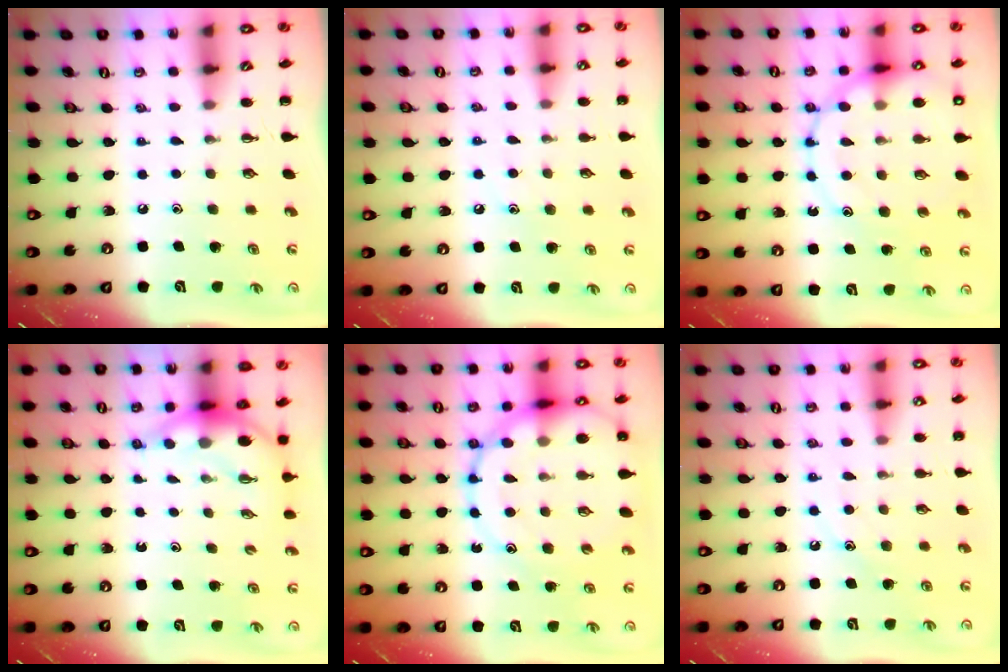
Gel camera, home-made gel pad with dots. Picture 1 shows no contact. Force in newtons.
{"total": 7.3, "press": 7.1, "slide": 1.6}
{"total": 16.5, "press": 16.4, "slide": 2.4}
{"total": 5.7, "press": 5.7, "slide": 0.7}
{"total": 22.0, "press": 21.6, "slide": 4.0}
{"total": 9.2, "press": 9.1, "slide": 1.5}